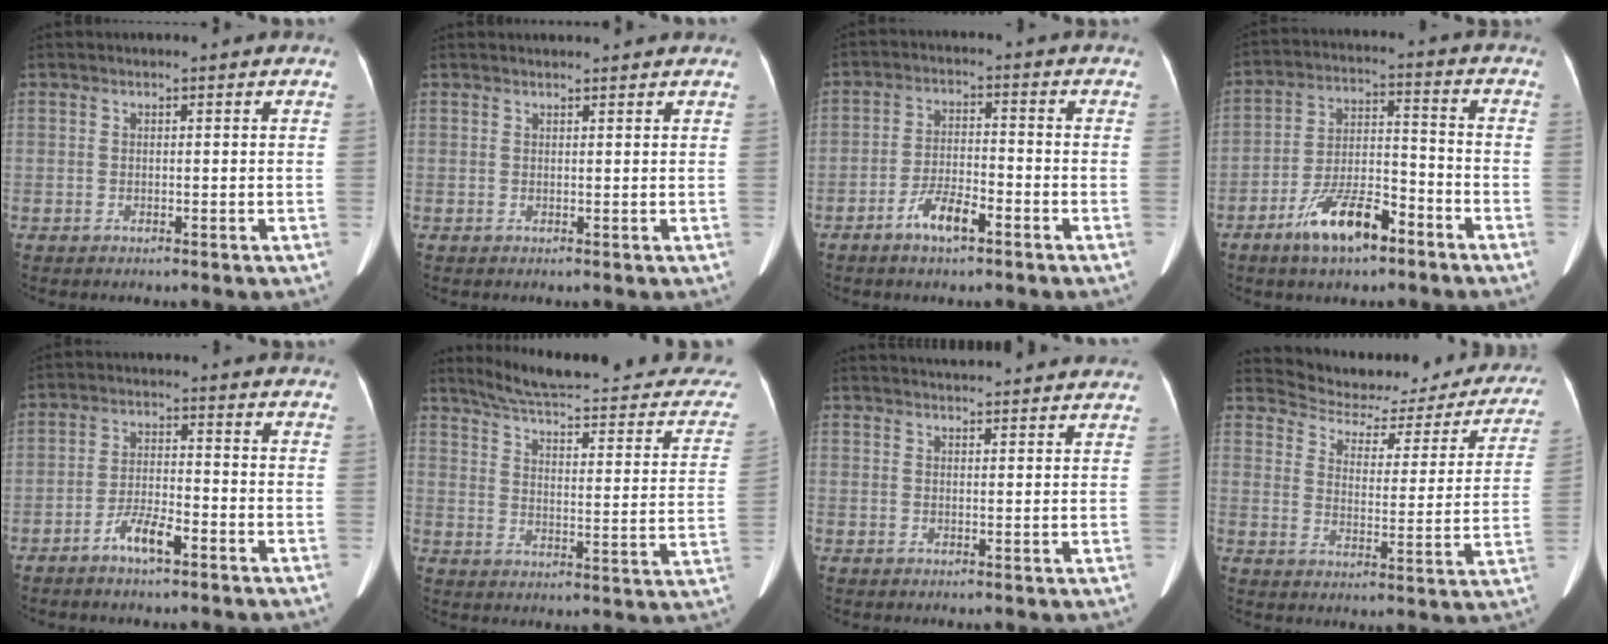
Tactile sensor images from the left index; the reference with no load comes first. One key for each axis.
{"total": 4.0, "fx": 3.9, "fy": 0.4, "fz": 0.9, "tx": -0.011, "ty": 0.026, "tz": 0.046}
{"total": 5.5, "fx": -3.4, "fy": 1.4, "fz": 4.1, "tx": -0.084, "ty": 0.000, "tz": -0.061}
{"total": 10.4, "fx": -6.6, "fy": 3.4, "fz": 7.3, "tx": -0.142, "ty": 0.004, "tz": -0.117}
{"total": 4.9, "fx": -3.1, "fy": 1.1, "fz": 3.7, "tx": -0.076, "ty": 0.002, "tz": -0.058}
{"total": 25.9, "fx": 23.9, "fy": 3.6, "fz": 9.3, "tx": -0.124, "ty": -0.074, "tz": 0.288}
{"total": 10.9, "fx": 10.4, "fy": 0.9, "fz": 3.3, "tx": -0.042, "ty": 0.024, "tz": 0.121}
{"total": 22.1, "fx": 20.5, "fy": 6.0, "fz": 5.6, "tx": -0.065, "ty": -0.039, "tz": 0.247}